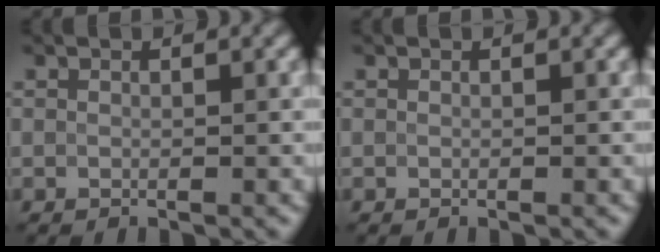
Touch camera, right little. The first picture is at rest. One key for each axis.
{"total": 0.0}